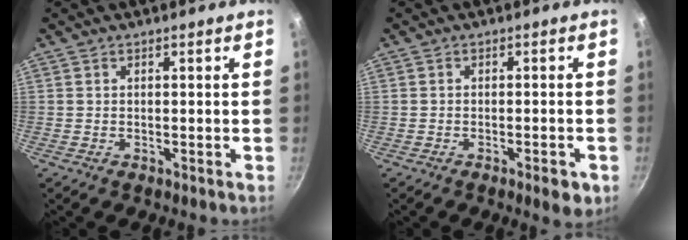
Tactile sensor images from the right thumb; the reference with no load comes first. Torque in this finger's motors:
{"motor_torque": [0.45, 0.78, -0.24, 0.05, 0.11]}